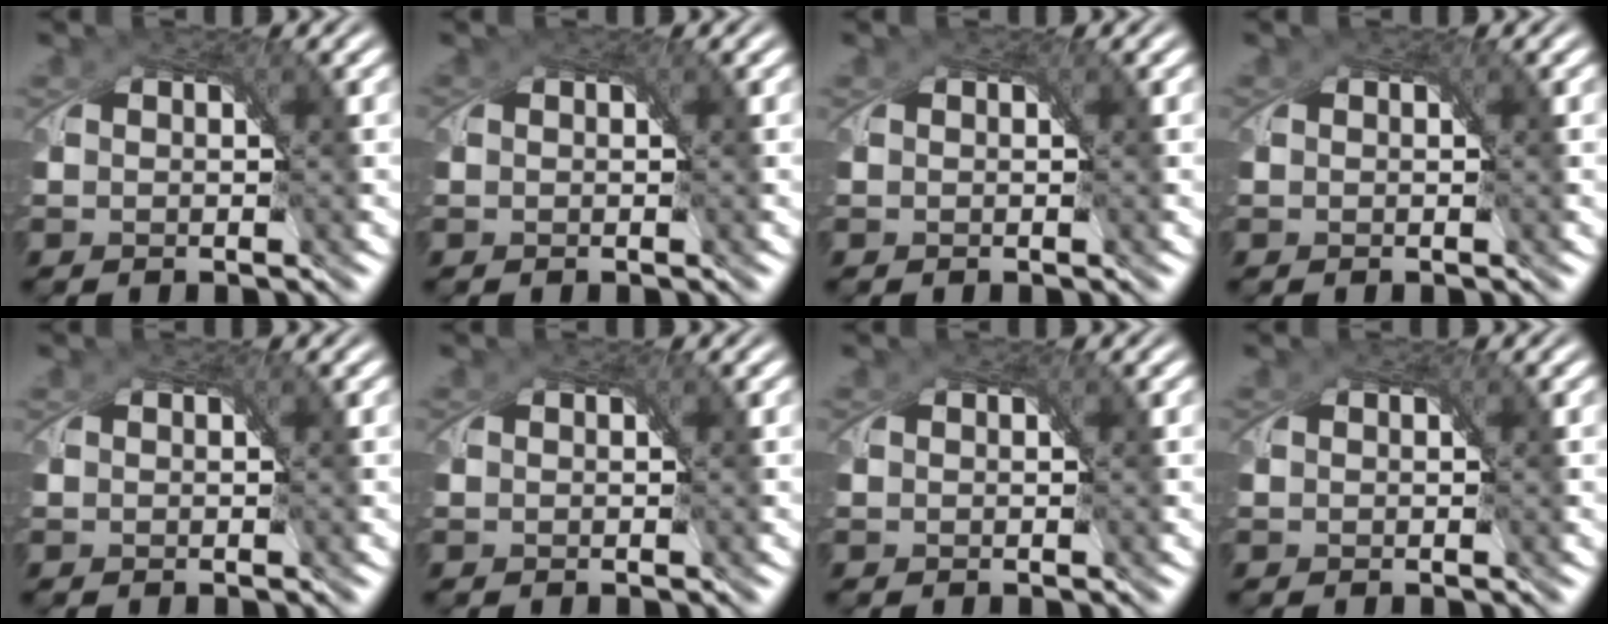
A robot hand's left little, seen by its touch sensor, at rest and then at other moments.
{"total": 0.0}
{"total": 0.0}
{"total": 0.0}
{"total": 0.0}
{"total": 0.0}
{"total": 0.0}
{"total": 0.0}